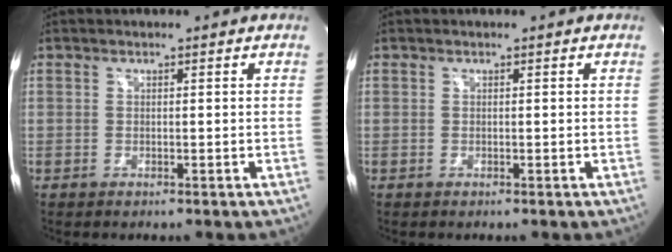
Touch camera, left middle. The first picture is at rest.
{"total": 0.0}